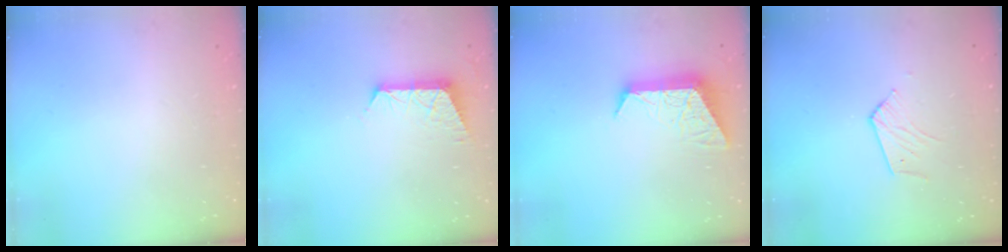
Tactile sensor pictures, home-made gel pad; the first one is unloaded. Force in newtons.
{"total": 6.8, "press": 6.8, "slide": 0.5}
{"total": 10.9, "press": 10.9, "slide": 0.7}
{"total": 4.0, "press": 4.0, "slide": 0.4}